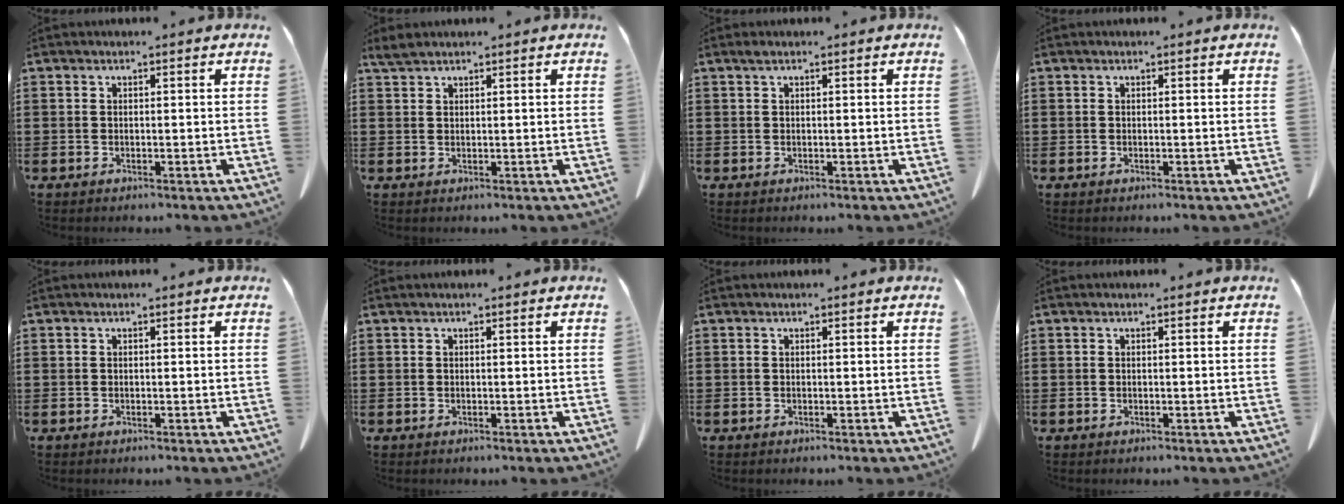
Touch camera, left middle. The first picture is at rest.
{"total": 1.8, "force": [1.5, 0.3, 0.9], "torque": [-0.022, 0.002, 0.028]}
{"total": 0.7, "force": [0.3, 0.1, 0.6], "torque": [-0.012, 0.002, 0.006]}
{"total": 0.0}
{"total": 0.0}
{"total": 0.0}
{"total": 0.0}
{"total": 0.0}